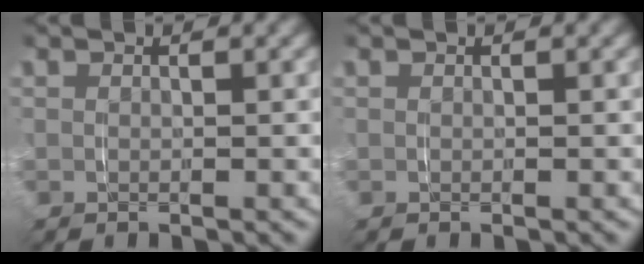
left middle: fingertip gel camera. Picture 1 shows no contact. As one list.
[{"total": 0.0}]